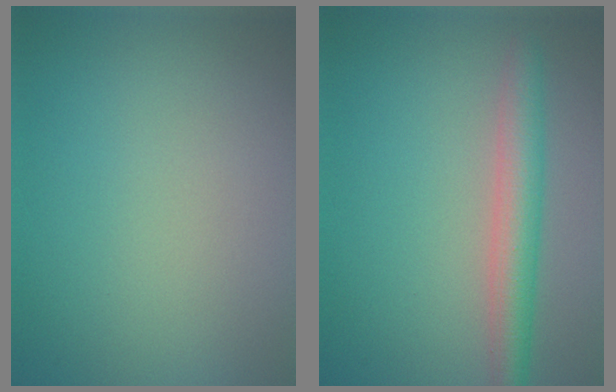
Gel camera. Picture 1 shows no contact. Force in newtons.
{"total": 3.8, "press": 3.8, "slide": 0.1}